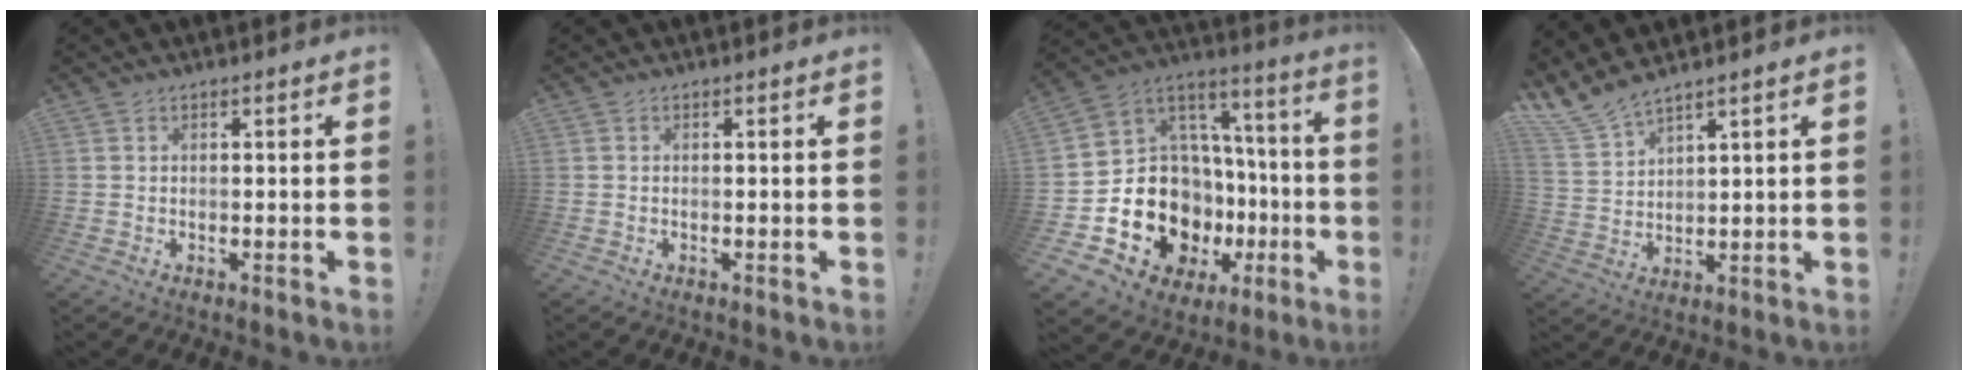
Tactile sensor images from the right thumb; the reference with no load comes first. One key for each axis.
{"total": 0.0}
{"total": 16.0, "fx": -6.6, "fy": 12.6, "fz": 7.2, "tx": -0.107, "ty": 0.015, "tz": -0.072}
{"total": 7.0, "fx": 6.3, "fy": 1.1, "fz": 2.9, "tx": -0.079, "ty": -0.036, "tz": 0.121}